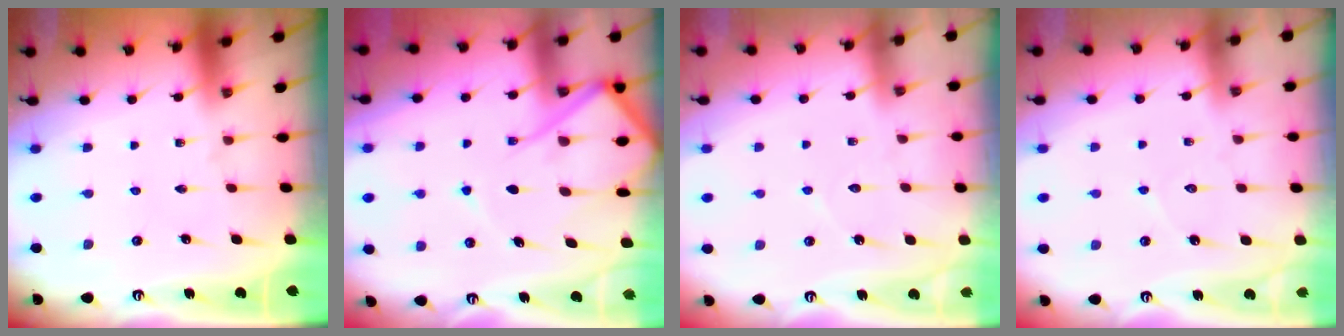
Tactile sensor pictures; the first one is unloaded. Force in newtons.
{"total": 13.0, "press": 13.0, "slide": 1.1}
{"total": 5.7, "press": 5.7, "slide": 0.6}
{"total": 4.3, "press": 4.3, "slide": 0.3}